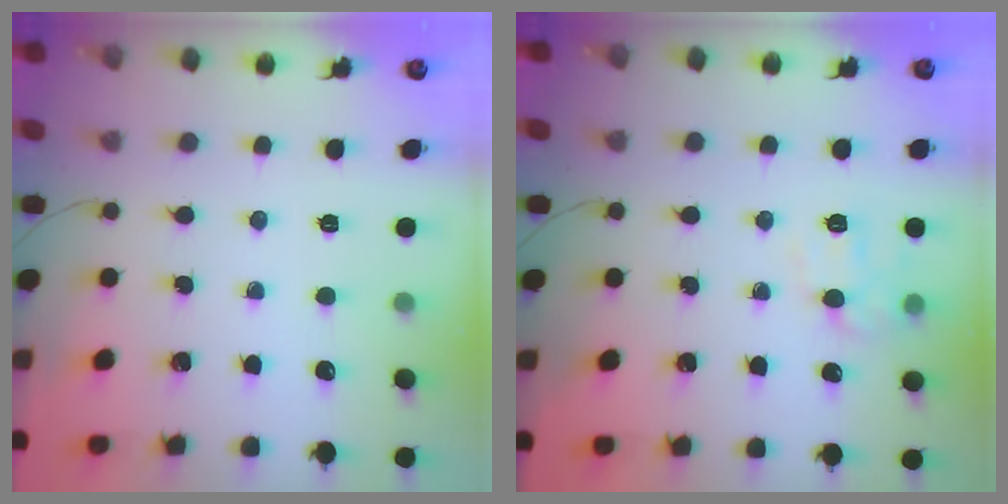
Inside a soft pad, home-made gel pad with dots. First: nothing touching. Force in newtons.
{"total": 8.7, "press": 8.7, "slide": 1.1}